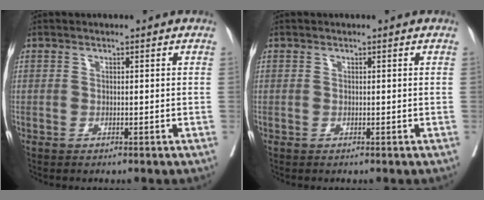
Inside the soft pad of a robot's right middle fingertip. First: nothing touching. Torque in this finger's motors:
{"motor_torque": [0.00, 0.00, 0.00, 0.00]}